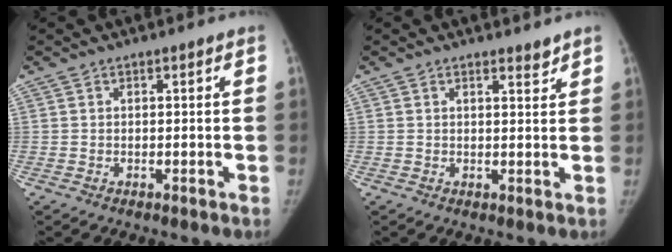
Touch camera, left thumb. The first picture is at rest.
{"total": 1.6, "force": [1.5, 0.4, 0.5], "torque": [0.004, -0.013, 0.022]}